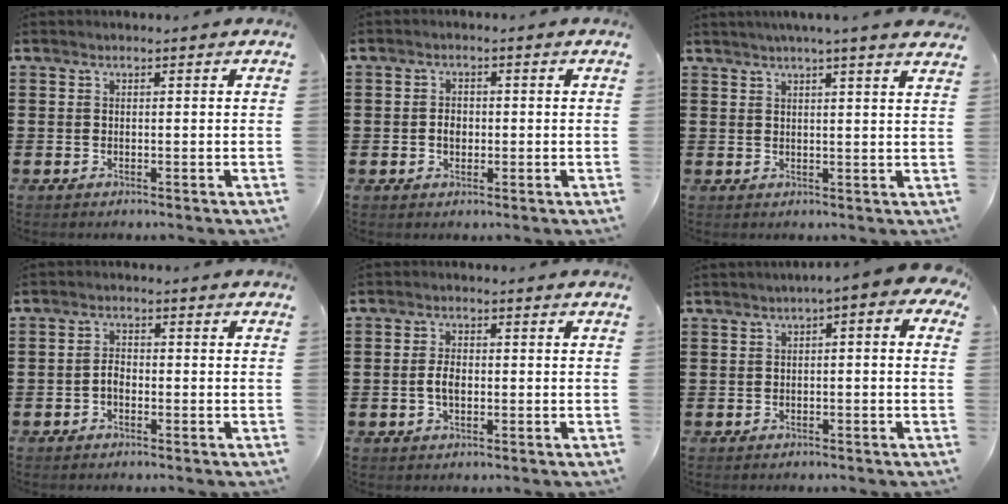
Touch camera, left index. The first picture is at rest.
{"total": 2.2, "force": [-0.3, 1.6, 1.5], "torque": [-0.032, 0.004, -0.006]}
{"total": 3.1, "force": [2.6, -0.7, 1.4], "torque": [-0.033, -0.006, 0.047]}
{"total": 2.1, "force": [-0.9, 1.2, 1.5], "torque": [-0.038, 0.002, -0.021]}
{"total": 3.0, "force": [-0.3, 1.5, 2.6], "torque": [-0.057, 0.001, -0.008]}
{"total": 2.1, "force": [-1.2, 0.5, 1.7], "torque": [-0.033, 0.002, -0.026]}